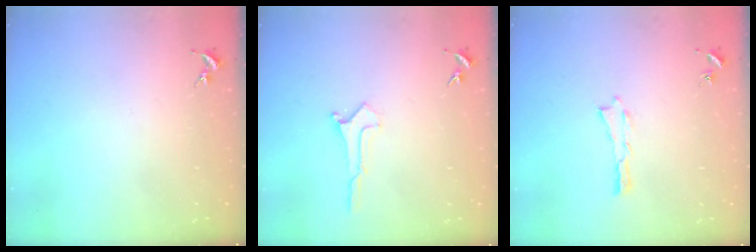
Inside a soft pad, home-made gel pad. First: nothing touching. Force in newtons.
{"total": 0.5, "press": 0.5, "slide": 0.1}
{"total": 0.0}